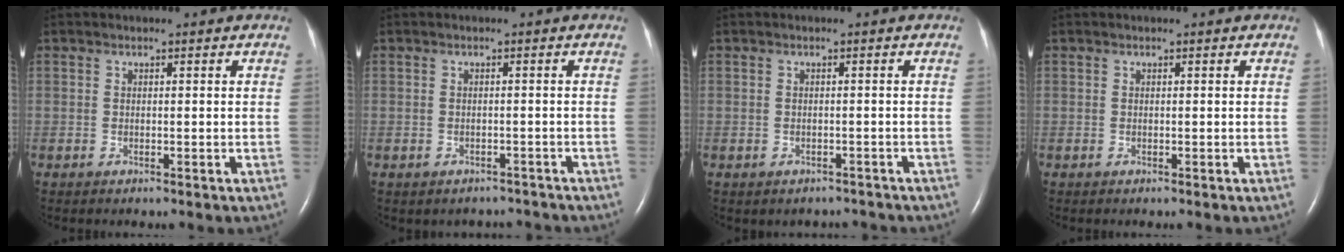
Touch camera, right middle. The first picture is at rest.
{"total": 3.2, "force": [-2.7, 1.7, 0.0], "torque": [-0.002, 0.013, -0.031]}
{"total": 2.7, "force": [-2.2, 1.6, 0.2], "torque": [-0.005, 0.010, -0.026]}
{"total": 0.0}